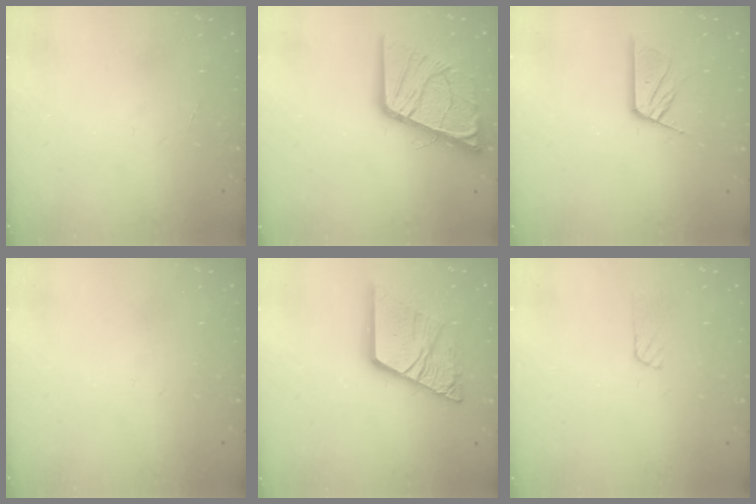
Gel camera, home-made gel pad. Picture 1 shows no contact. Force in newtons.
{"total": 18.1, "press": 18.0, "slide": 2.1}
{"total": 11.2, "press": 11.1, "slide": 1.0}
{"total": 0.0}
{"total": 18.8, "press": 18.7, "slide": 2.0}
{"total": 3.3, "press": 3.3, "slide": 0.3}